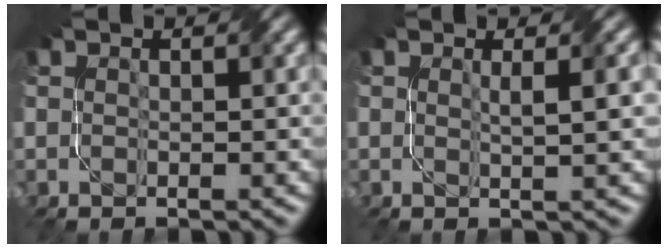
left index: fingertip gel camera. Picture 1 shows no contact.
{"total": 2.2, "force": [0.5, 0.5, 2.1], "torque": [-0.024, 0.003, 0.006]}